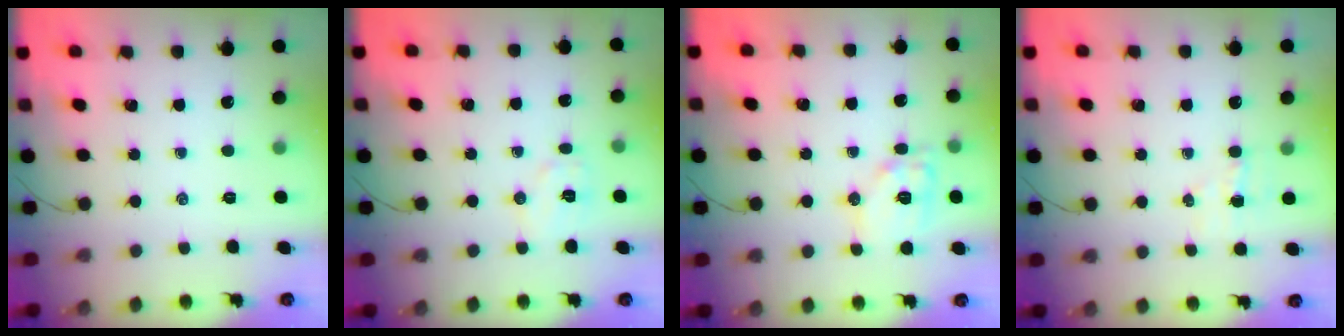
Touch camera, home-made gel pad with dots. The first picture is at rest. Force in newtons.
{"total": 5.7, "press": 5.6, "slide": 1.2}
{"total": 10.7, "press": 10.7, "slide": 0.8}
{"total": 3.7, "press": 3.6, "slide": 0.8}